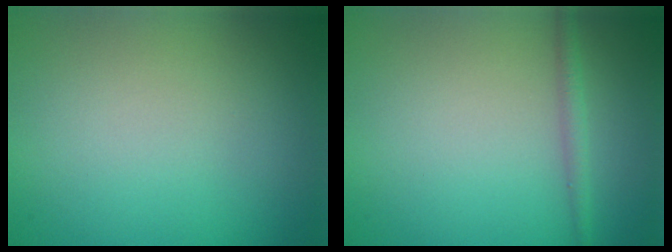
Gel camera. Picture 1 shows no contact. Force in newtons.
{"total": 1.3, "press": 1.3, "slide": 0.0}